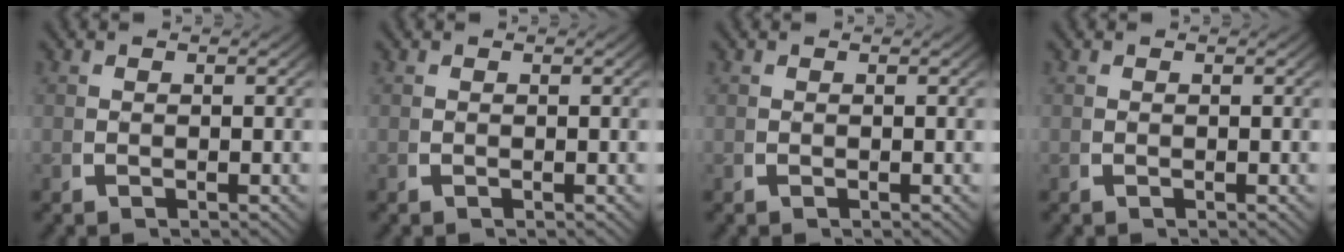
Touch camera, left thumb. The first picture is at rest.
{"total": 0.0}
{"total": 0.0}
{"total": 0.0}